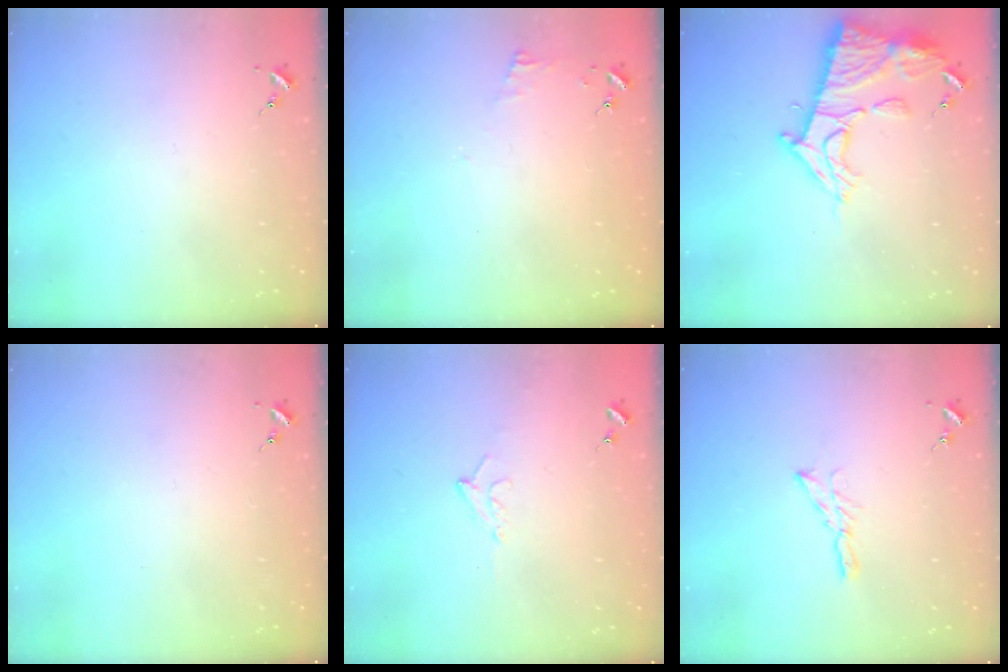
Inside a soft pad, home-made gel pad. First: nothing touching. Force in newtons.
{"total": 3.9, "press": 3.8, "slide": 0.4}
{"total": 14.9, "press": 14.8, "slide": 1.3}
{"total": 0.0}
{"total": 7.1, "press": 7.0, "slide": 1.2}
{"total": 5.2, "press": 5.2, "slide": 0.5}